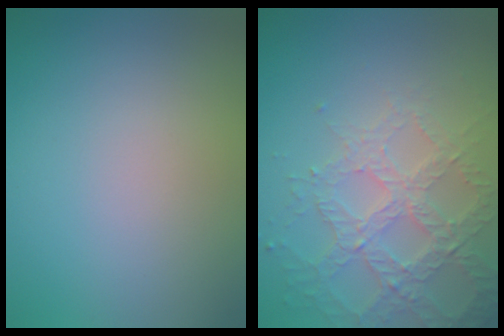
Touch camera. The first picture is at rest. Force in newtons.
{"total": 4.4, "press": 4.1, "slide": 1.6}